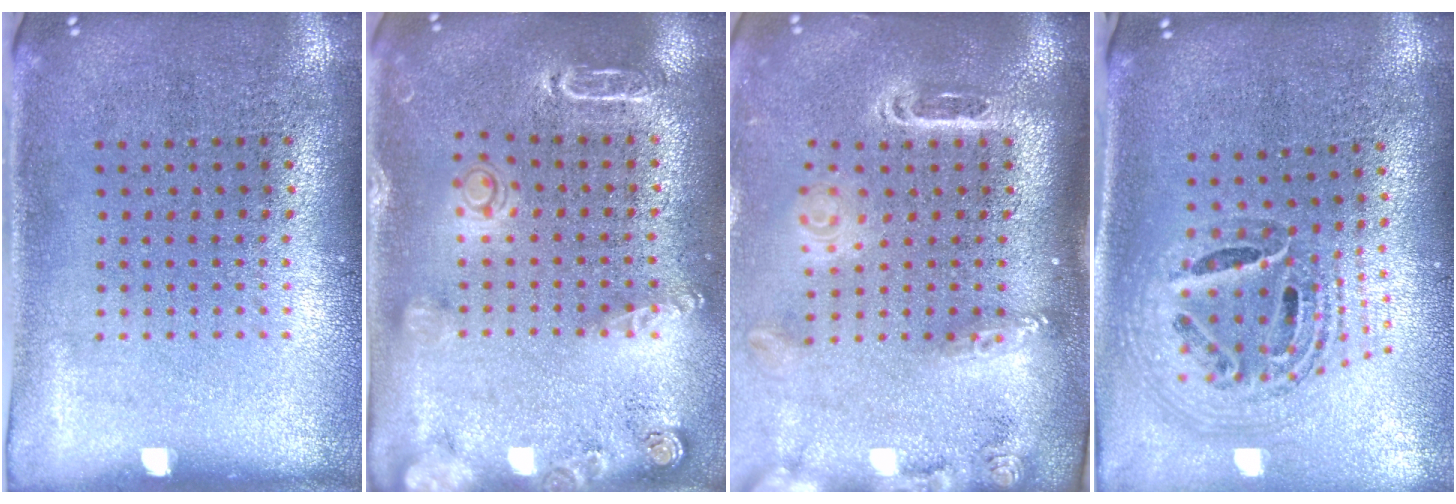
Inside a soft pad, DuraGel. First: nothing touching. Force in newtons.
{"total": 1.8, "press": 1.8, "slide": 0.3}
{"total": 2.6, "press": 1.9, "slide": 1.8}
{"total": 1.5, "press": 1.3, "slide": 0.8}